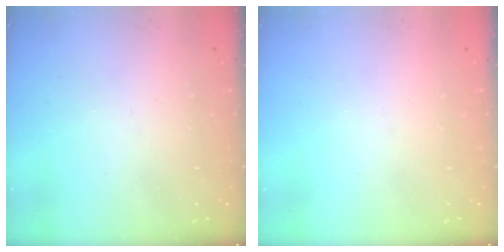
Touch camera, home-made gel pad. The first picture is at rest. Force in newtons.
{"total": 0.0}